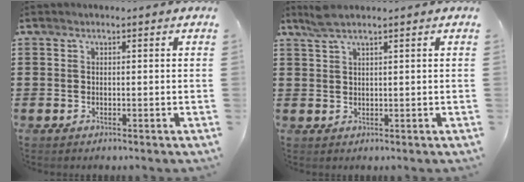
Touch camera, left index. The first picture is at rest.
{"total": 2.6, "force": [1.9, 0.2, 1.8], "torque": [-0.038, 0.002, 0.034]}